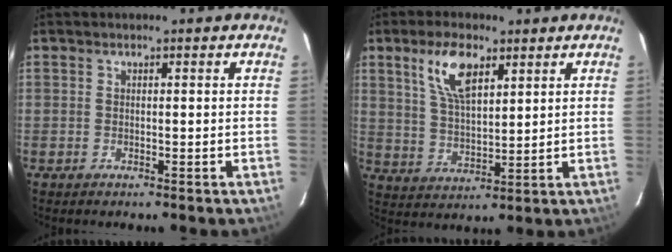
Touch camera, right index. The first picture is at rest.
{"total": 9.3, "force": [4.9, 4.0, 6.9], "torque": [-0.134, 0.012, 0.097]}